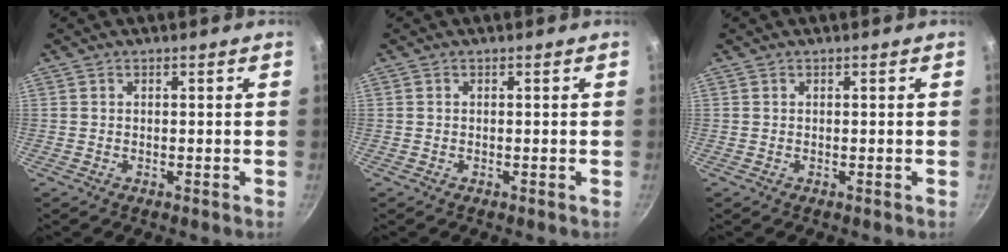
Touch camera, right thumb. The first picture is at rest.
{"total": 0.0}
{"total": 0.0}